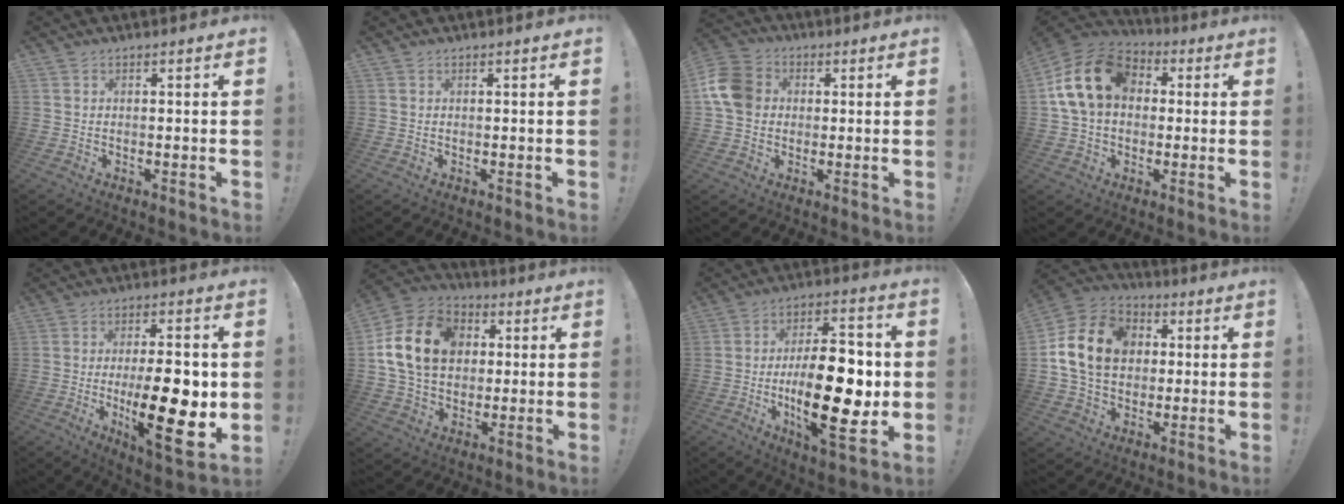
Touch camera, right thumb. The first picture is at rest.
{"total": 0.0}
{"total": 11.4, "force": [1.2, 9.4, 6.3], "torque": [-0.114, 0.012, 0.027]}
{"total": 17.9, "force": [3.8, 13.0, 11.7], "torque": [-0.198, 0.006, 0.075]}
{"total": 20.2, "force": [-2.3, 6.3, 19.1], "torque": [-0.287, -0.009, -0.031]}
{"total": 18.4, "force": [3.6, 14.1, 11.3], "torque": [-0.189, 0.007, 0.071]}
{"total": 24.8, "force": [-3.1, 10.7, 22.1], "torque": [-0.368, 0.006, -0.047]}
{"total": 17.3, "force": [2.8, 13.4, 10.5], "torque": [-0.174, 0.010, 0.056]}